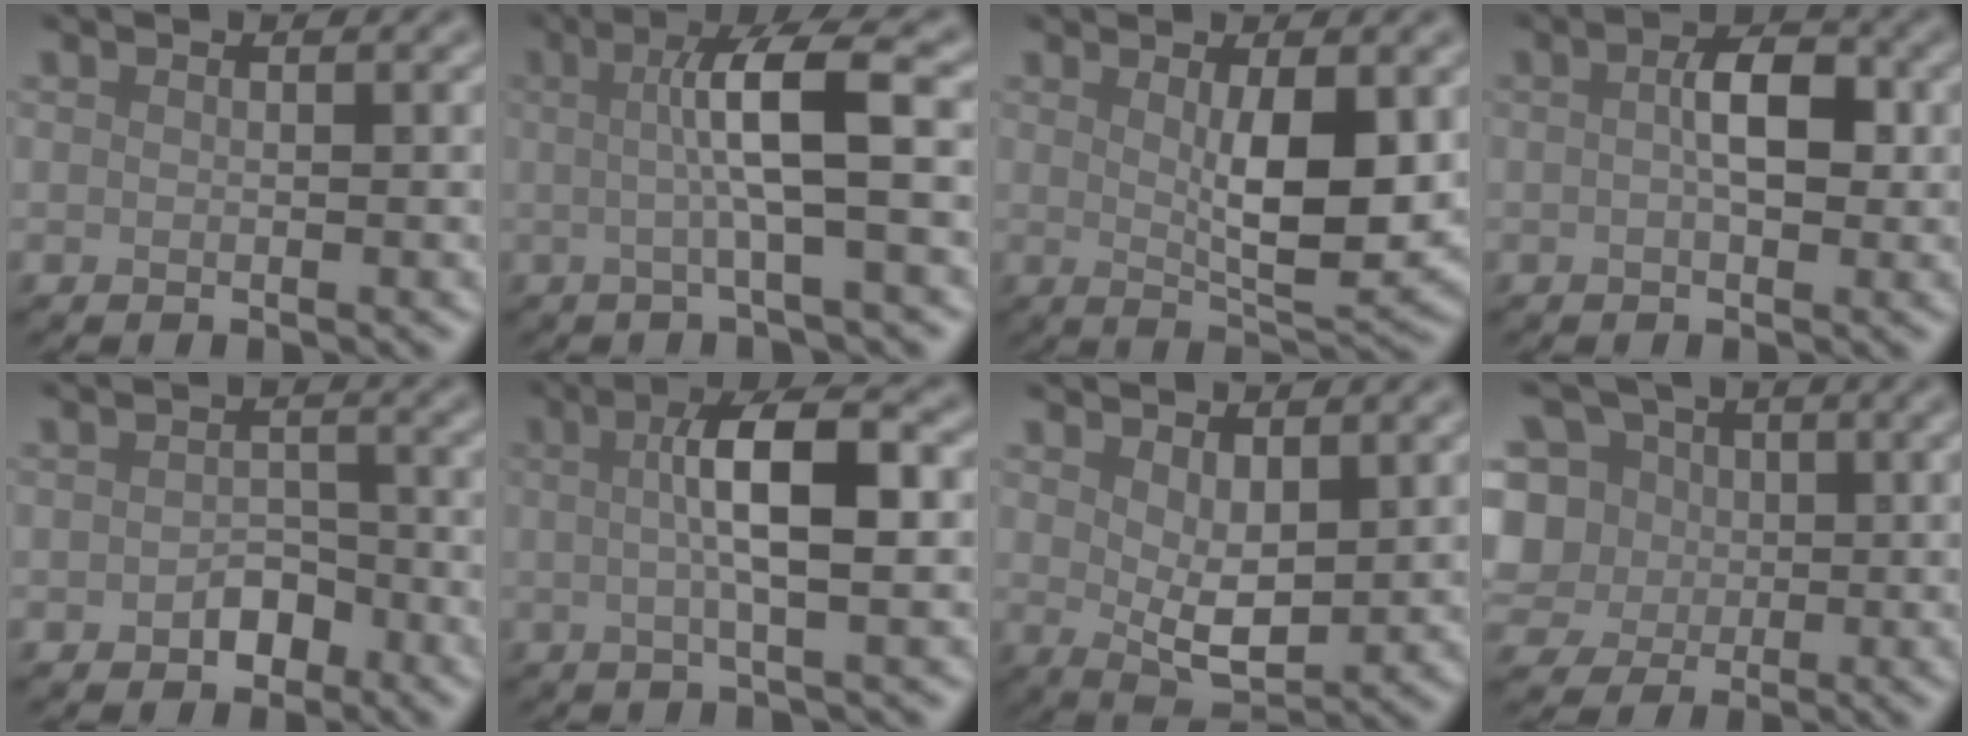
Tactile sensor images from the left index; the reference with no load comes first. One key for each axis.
{"total": 6.1, "fx": 0.4, "fy": 0.8, "fz": 6.1, "tx": -0.100, "ty": 0.009, "tz": 0.003}
{"total": 5.9, "fx": 0.9, "fy": 1.6, "fz": 5.6, "tx": -0.088, "ty": -0.011, "tz": 0.021}
{"total": 3.5, "fx": 0.3, "fy": 1.6, "fz": 3.1, "tx": -0.049, "ty": 0.005, "tz": -0.002}
{"total": 2.2, "fx": -1.0, "fy": 1.6, "fz": 1.1, "tx": -0.017, "ty": 0.000, "tz": -0.018}
{"total": 6.4, "fx": 0.6, "fy": 1.4, "fz": 6.2, "tx": -0.092, "ty": 0.010, "tz": 0.004}
{"total": 4.1, "fx": 1.6, "fy": 1.9, "fz": 3.2, "tx": -0.063, "ty": -0.011, "tz": 0.035}
{"total": 13.6, "fx": 2.4, "fy": 11.9, "fz": 6.1, "tx": -0.149, "ty": 0.038, "tz": 0.021}